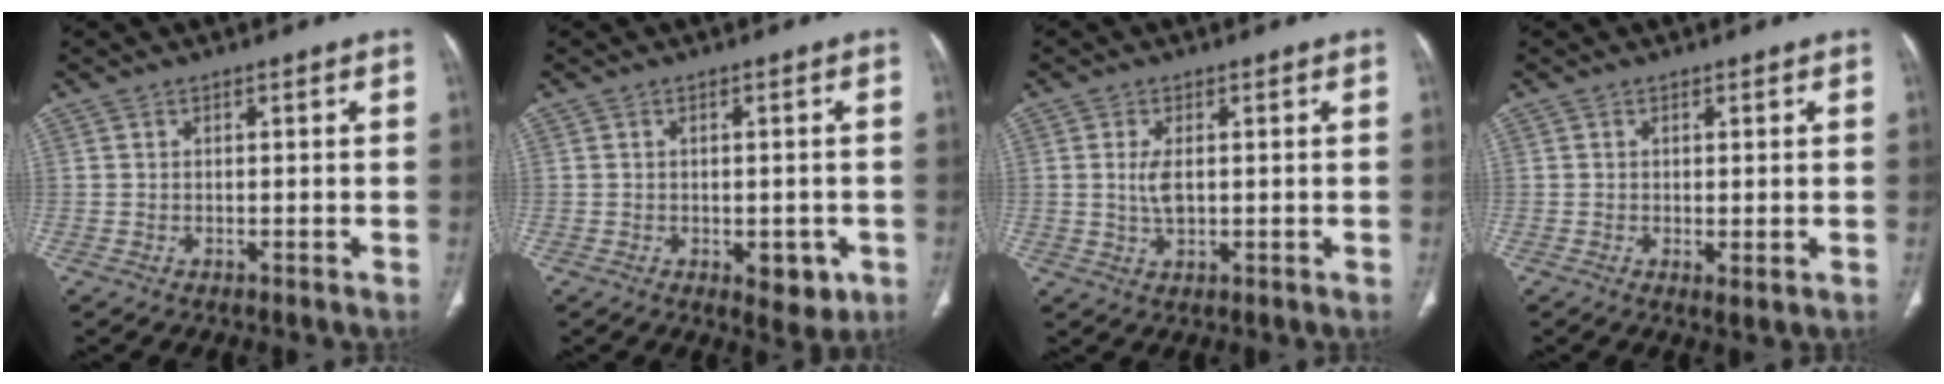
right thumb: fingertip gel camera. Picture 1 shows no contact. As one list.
[{"total": 5.4, "force": [-1.8, 2.9, 4.2], "torque": [-0.033, 0.001, -0.013]}, {"total": 3.6, "force": [0.3, 1.8, 3.1], "torque": [-0.067, -0.004, 0.009]}, {"total": 1.8, "force": [-0.2, 0.5, 1.7], "torque": [-0.036, -0.010, -0.001]}]